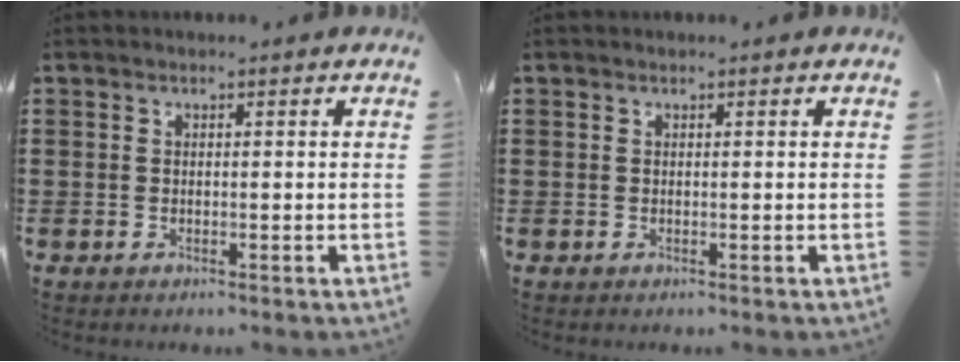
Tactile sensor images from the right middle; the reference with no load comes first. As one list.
[{"total": 0.0}]